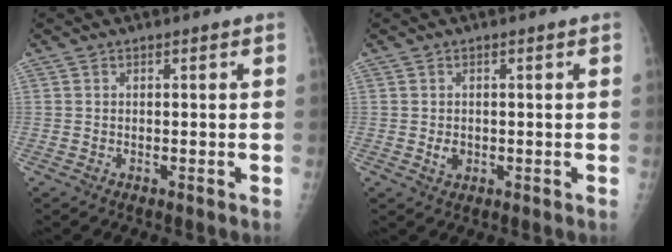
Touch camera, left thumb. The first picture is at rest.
{"total": 2.2, "force": [-0.3, 1.7, 1.3], "torque": [-0.014, 0.000, 0.000]}